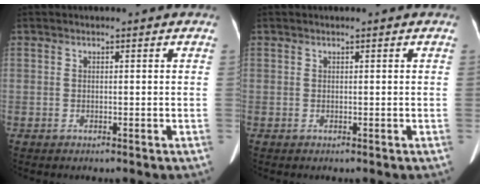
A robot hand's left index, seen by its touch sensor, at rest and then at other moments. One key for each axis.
{"total": 0.0}